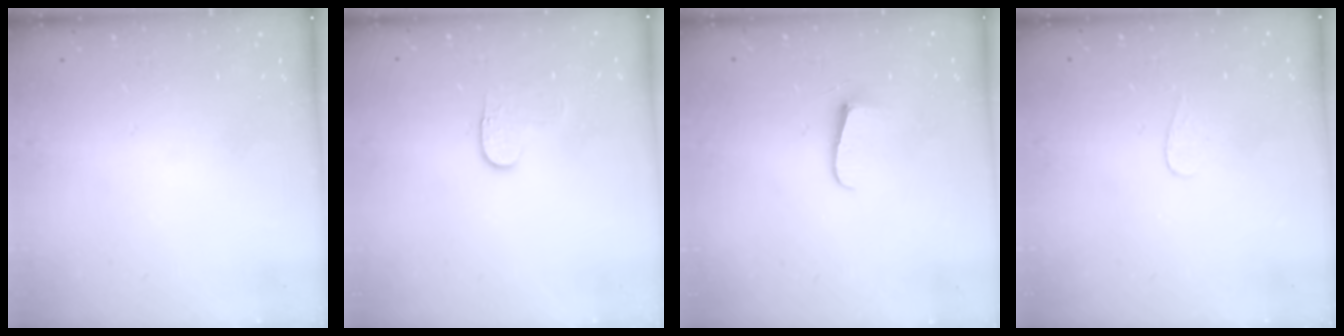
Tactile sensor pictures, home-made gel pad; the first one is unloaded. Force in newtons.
{"total": 3.4, "press": 3.4, "slide": 0.3}
{"total": 5.9, "press": 5.9, "slide": 0.6}
{"total": 3.1, "press": 3.0, "slide": 0.3}